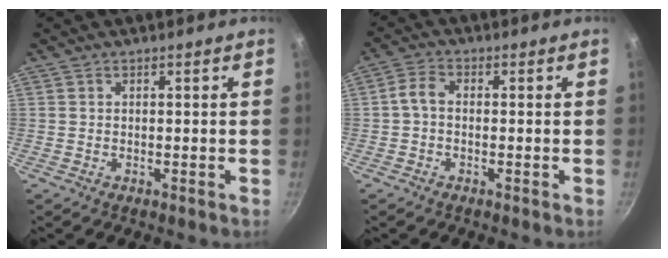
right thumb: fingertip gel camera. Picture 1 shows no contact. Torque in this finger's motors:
{"motor_torque": [0.68, 0.63, 1.07, -0.40, 0.34]}